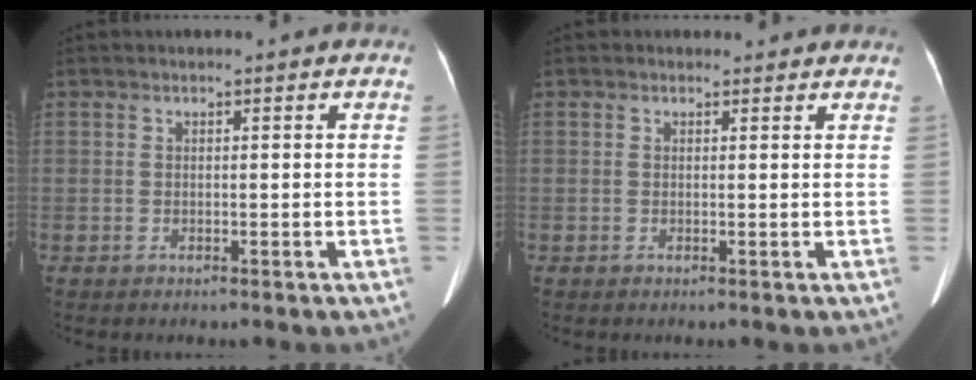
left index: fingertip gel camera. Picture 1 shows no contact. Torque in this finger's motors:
{"motor_torque": [-0.01, -0.22, -0.03, -0.02]}